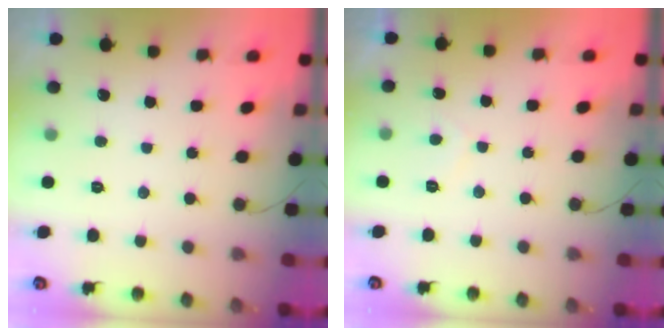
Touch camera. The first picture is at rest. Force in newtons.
{"total": 0.9, "press": 0.6, "slide": 0.7}